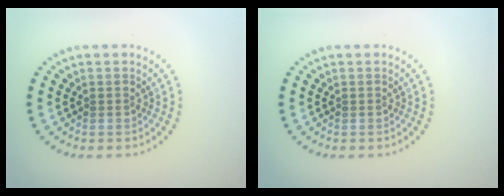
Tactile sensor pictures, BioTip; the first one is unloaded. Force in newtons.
{"total": 0.0}